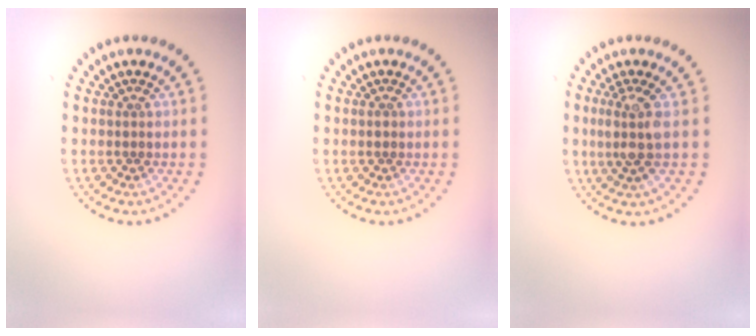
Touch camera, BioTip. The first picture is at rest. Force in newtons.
{"total": 0.6, "press": 0.6, "slide": 0.1}
{"total": 2.8, "press": 2.2, "slide": 1.8}